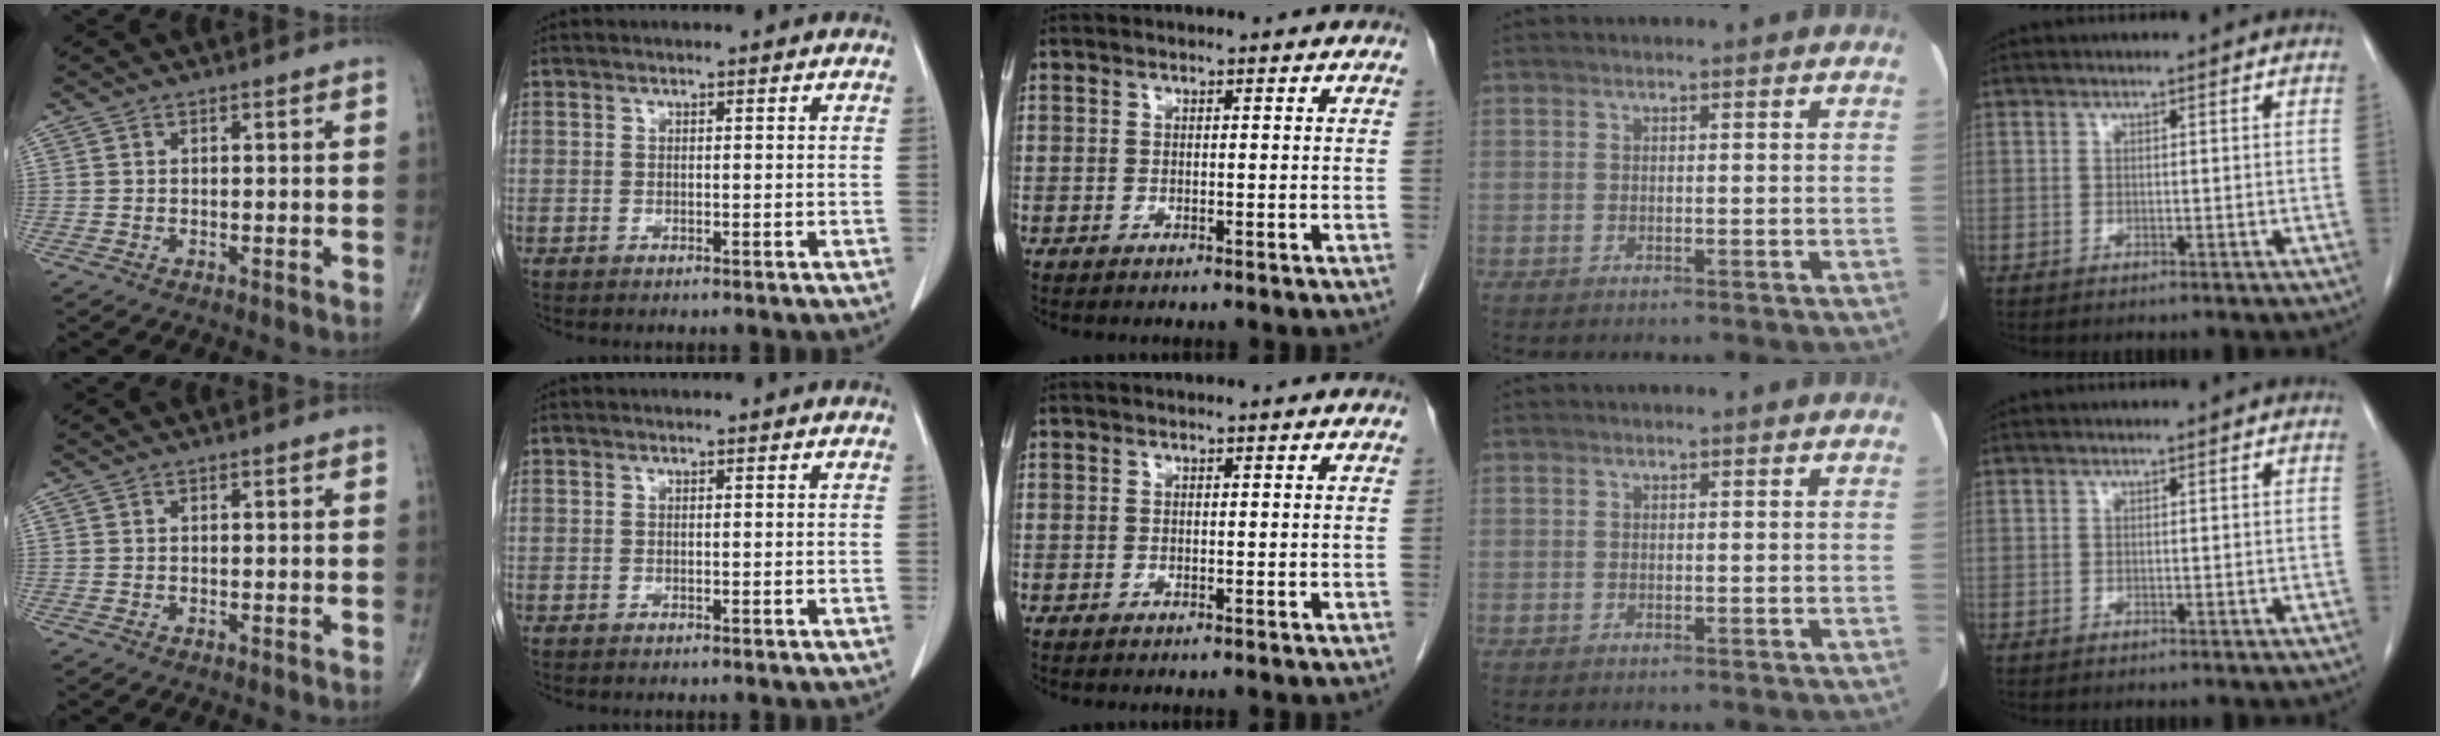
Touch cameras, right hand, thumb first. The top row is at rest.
{}